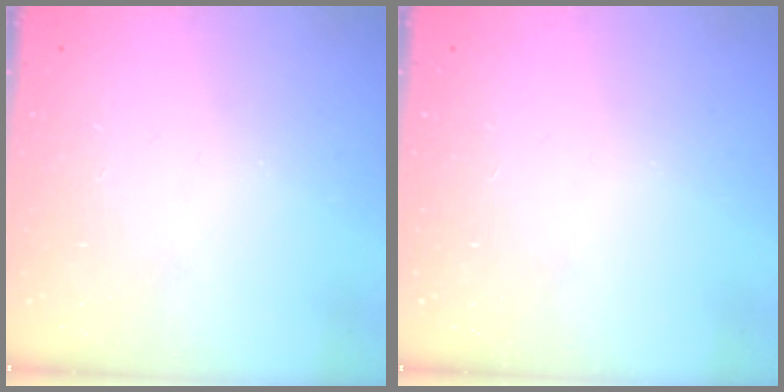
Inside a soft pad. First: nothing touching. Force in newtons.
{"total": 0.0}